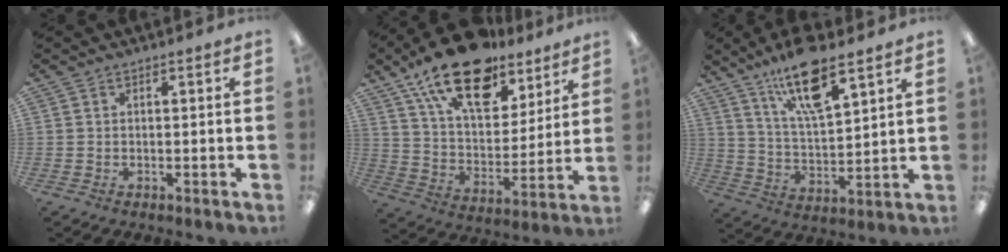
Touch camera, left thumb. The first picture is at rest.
{"total": 21.9, "force": [15.0, 10.3, 12.2], "torque": [-0.210, -0.080, 0.265]}
{"total": 15.1, "force": [10.7, 4.4, 9.7], "torque": [-0.172, -0.046, 0.180]}